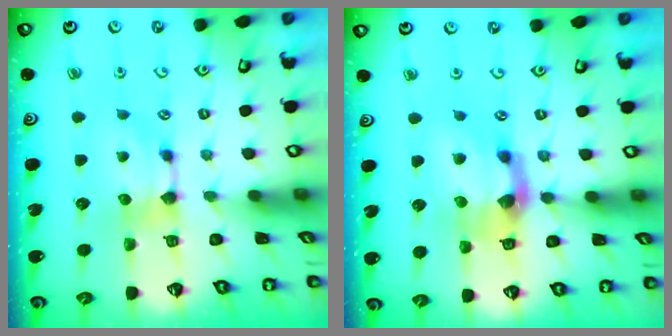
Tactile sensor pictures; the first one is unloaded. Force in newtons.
{"total": 4.6, "press": 4.2, "slide": 2.1}